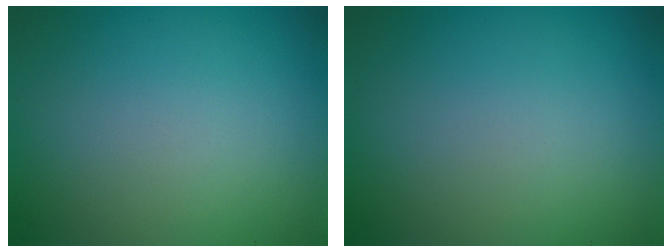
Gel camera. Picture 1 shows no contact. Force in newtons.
{"total": 0.0}